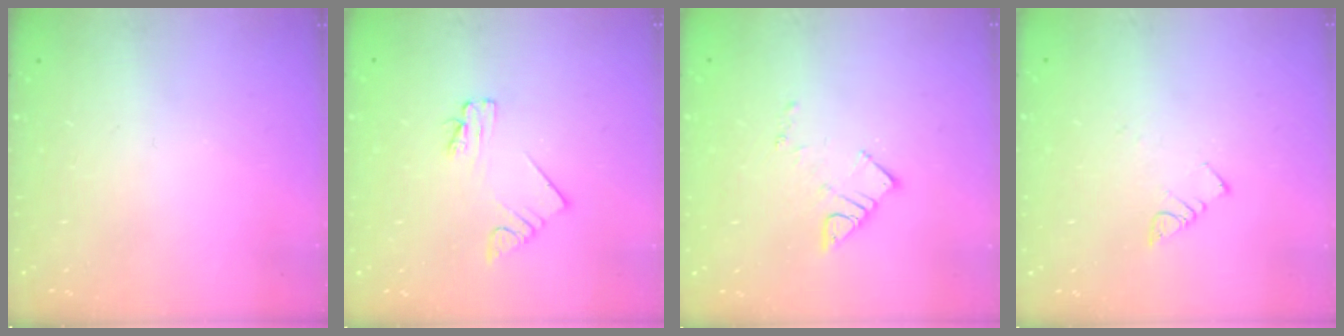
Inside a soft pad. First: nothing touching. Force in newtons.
{"total": 2.2, "press": 2.2, "slide": 0.3}
{"total": 5.9, "press": 5.9, "slide": 0.3}
{"total": 3.9, "press": 3.8, "slide": 0.5}